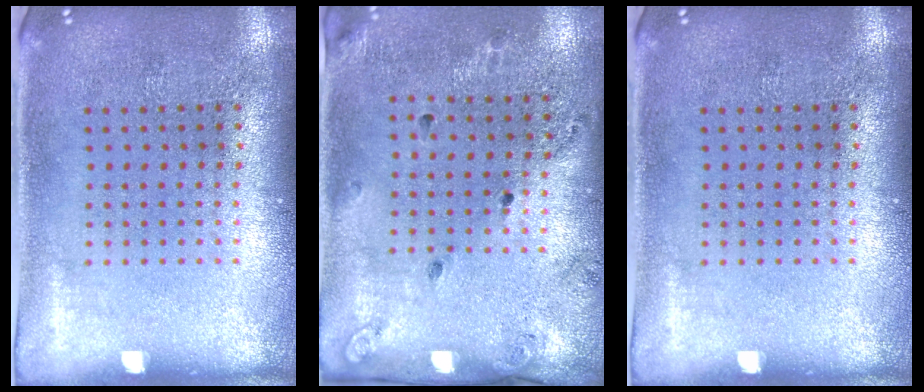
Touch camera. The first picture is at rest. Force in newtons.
{"total": 1.6, "press": 1.2, "slide": 1.1}
{"total": 0.0}